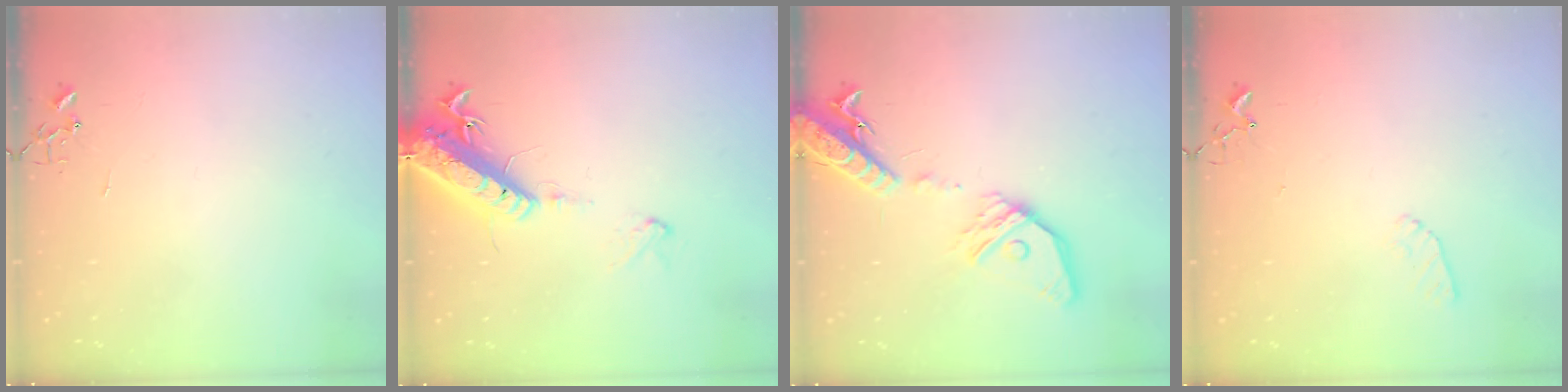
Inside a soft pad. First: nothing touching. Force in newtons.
{"total": 17.9, "press": 17.5, "slide": 3.9}
{"total": 19.6, "press": 19.2, "slide": 4.0}
{"total": 6.6, "press": 6.5, "slide": 0.7}